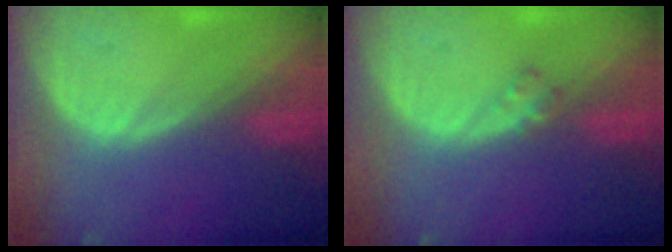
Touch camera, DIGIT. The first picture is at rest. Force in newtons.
{"total": 1.6, "press": 1.6, "slide": 0.2}